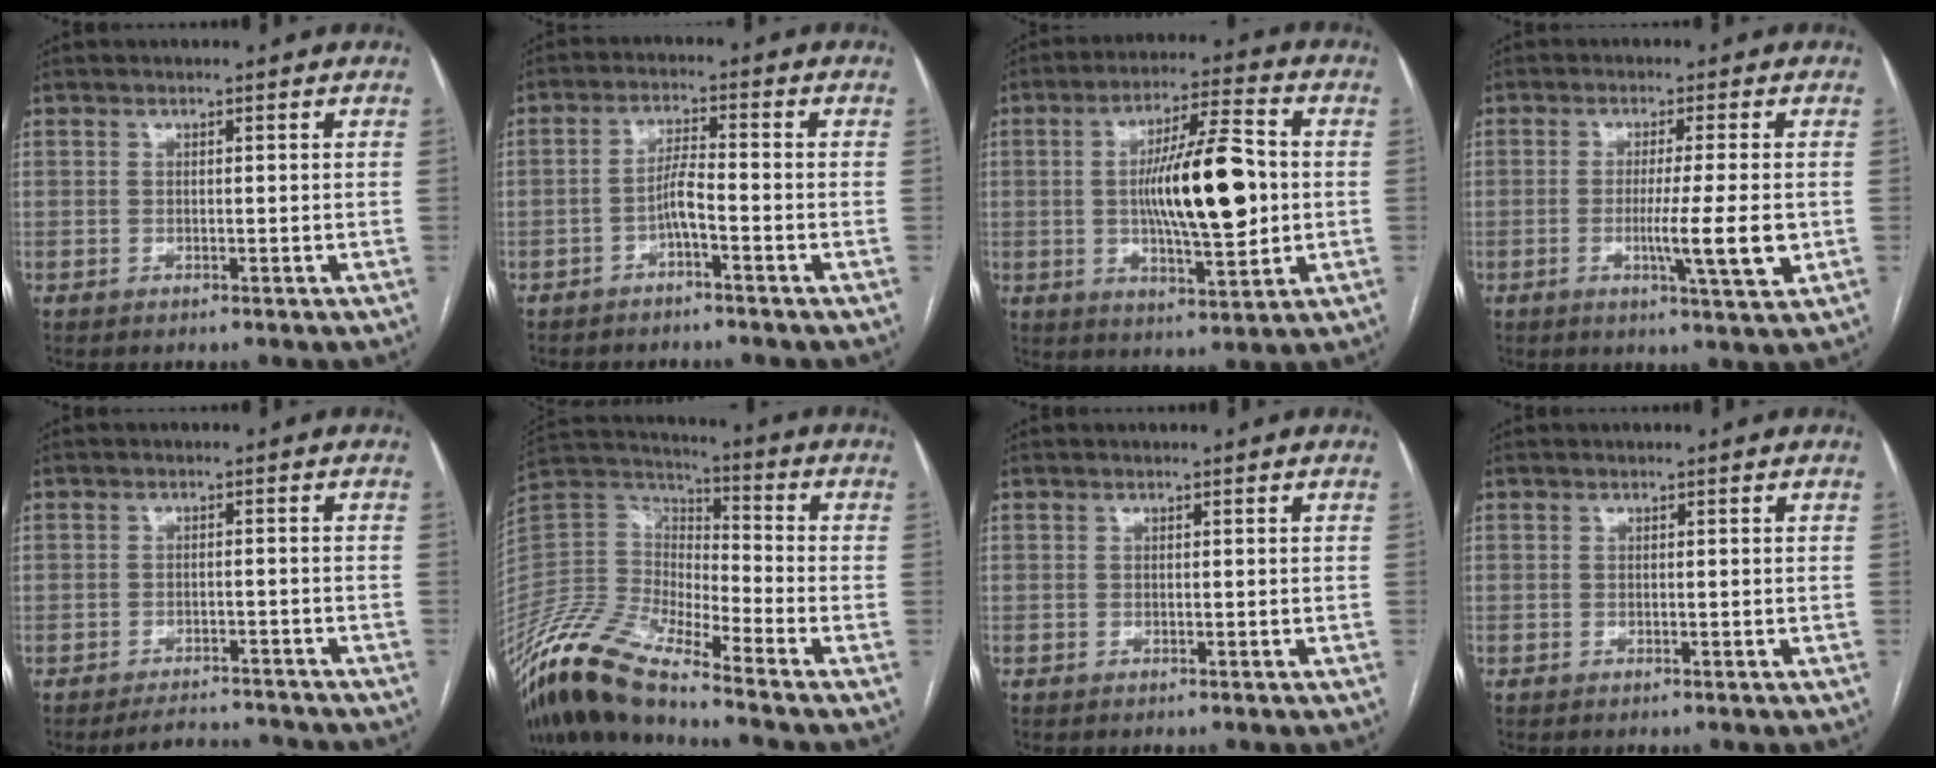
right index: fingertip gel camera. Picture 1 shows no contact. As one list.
[{"total": 3.6, "force": [-1.9, 0.3, 3.1], "torque": [-0.059, 0.006, -0.037]}, {"total": 14.8, "force": [0.2, 3.1, 14.5], "torque": [-0.246, 0.009, 0.003]}, {"total": 7.6, "force": [-1.4, -0.5, 7.5], "torque": [-0.123, -0.017, -0.024]}, {"total": 5.5, "force": [-5.4, 0.7, 0.0], "torque": [0.003, 0.011, -0.083]}, {"total": 15.2, "force": [-12.4, 2.3, 8.5], "torque": [-0.184, 0.006, -0.242]}, {"total": 0.0}, {"total": 0.0}]